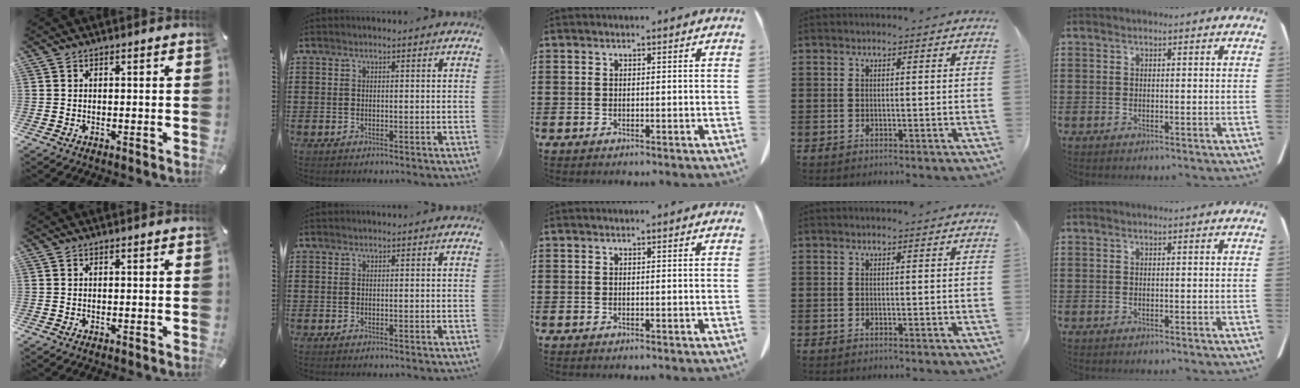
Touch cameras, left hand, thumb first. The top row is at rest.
{}